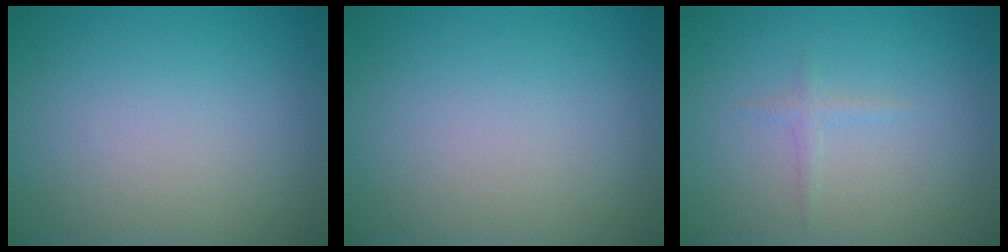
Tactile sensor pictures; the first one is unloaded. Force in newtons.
{"total": 0.0}
{"total": 0.8, "press": 0.8, "slide": 0.1}